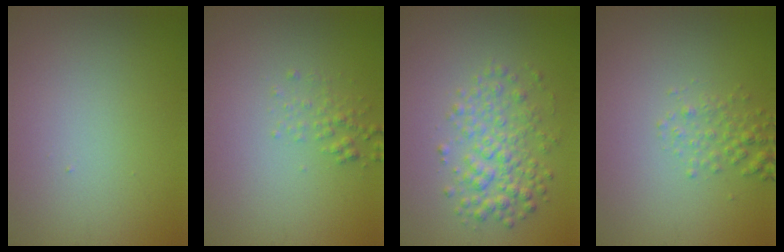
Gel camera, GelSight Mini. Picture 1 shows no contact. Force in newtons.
{"total": 1.3, "press": 1.3, "slide": 0.0}
{"total": 3.8, "press": 3.8, "slide": 0.1}
{"total": 1.7, "press": 1.7, "slide": 0.1}